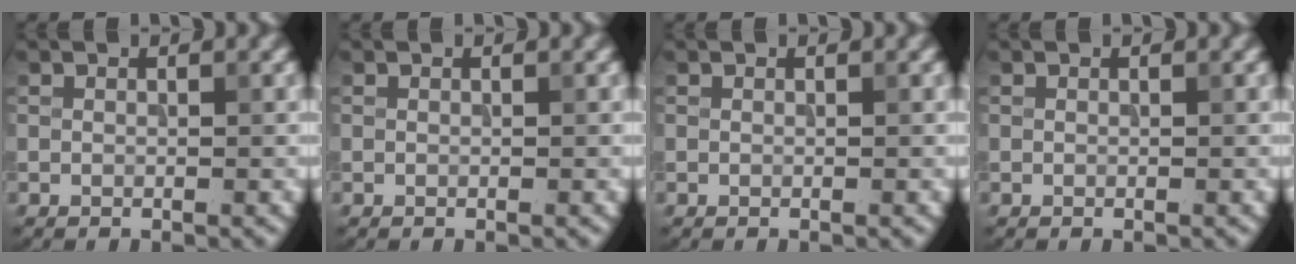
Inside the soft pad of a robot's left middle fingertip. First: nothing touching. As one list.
[{"total": 0.0}, {"total": 0.0}, {"total": 0.0}]